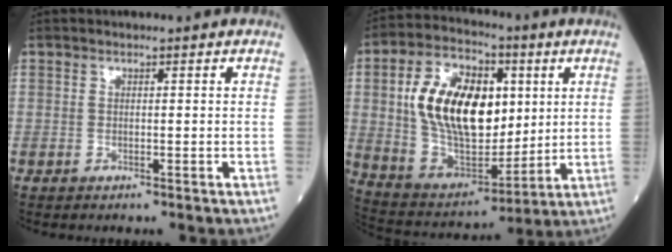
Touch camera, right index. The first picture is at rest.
{"total": 19.3, "force": [3.7, 10.3, 15.9], "torque": [-0.306, 0.022, 0.070]}